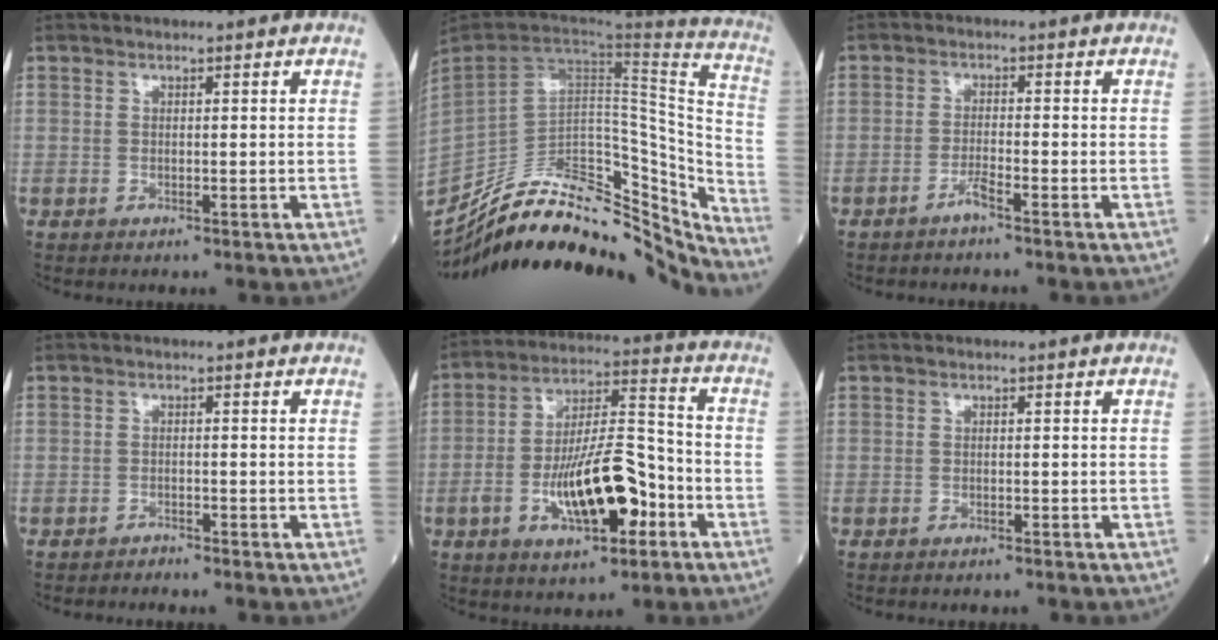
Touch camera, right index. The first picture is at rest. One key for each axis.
{"total": 29.7, "fx": -24.8, "fy": 8.7, "fz": 13.8, "tx": -0.207, "ty": 0.011, "tz": -0.367}
{"total": 2.0, "fx": -1.5, "fy": -0.3, "fz": 1.2, "tx": -0.025, "ty": 0.000, "tz": -0.031}
{"total": 1.3, "fx": -1.3, "fy": 0.0, "fz": -0.1, "tx": 0.003, "ty": -0.002, "tz": -0.021}
{"total": 14.3, "fx": -5.0, "fy": 4.6, "fz": 12.6, "tx": -0.229, "ty": 0.015, "tz": -0.082}
{"total": 1.3, "fx": -1.2, "fy": 0.0, "fz": 0.2, "tx": -0.005, "ty": -0.001, "tz": -0.016}